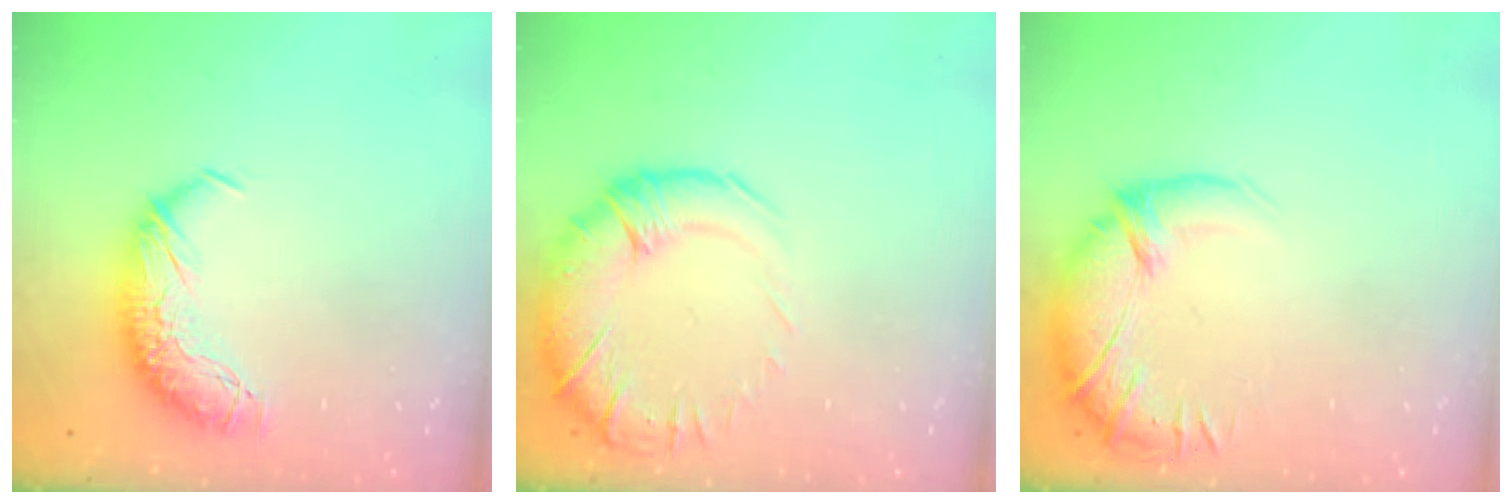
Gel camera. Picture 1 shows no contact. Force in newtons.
{"total": 4.5, "press": 1.9, "slide": 4.0}
{"total": 3.0, "press": 1.5, "slide": 2.6}